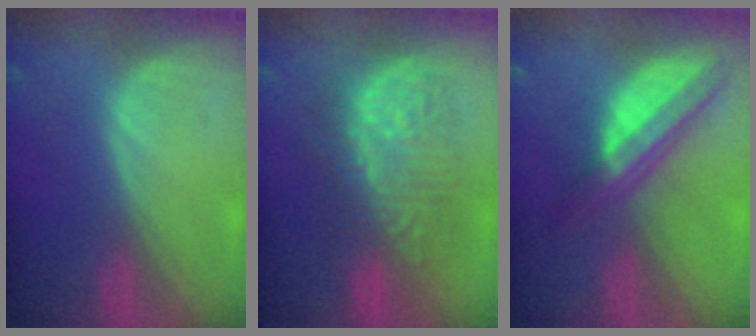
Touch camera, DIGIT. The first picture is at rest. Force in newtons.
{"total": 10.3, "press": 10.3, "slide": 0.5}
{"total": 7.8, "press": 6.6, "slide": 4.1}